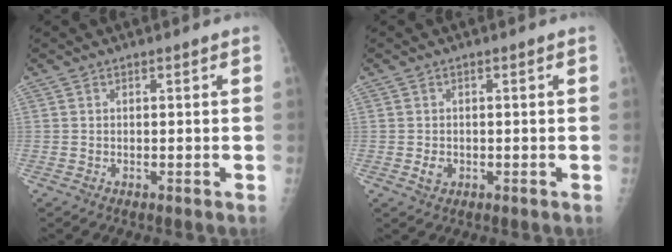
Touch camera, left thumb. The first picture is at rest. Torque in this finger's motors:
{"motor_torque": [0.04, 0.02, 0.40, 0.32, 0.00]}